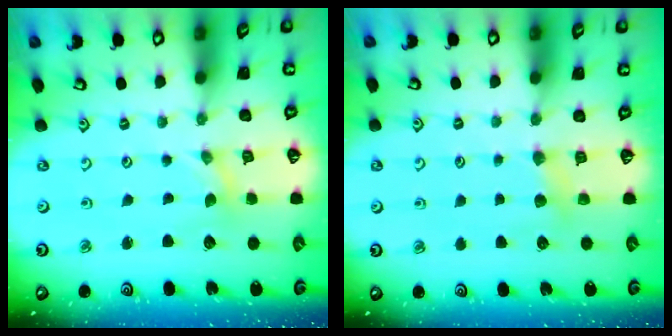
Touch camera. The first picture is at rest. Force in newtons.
{"total": 4.8, "press": 4.8, "slide": 0.9}